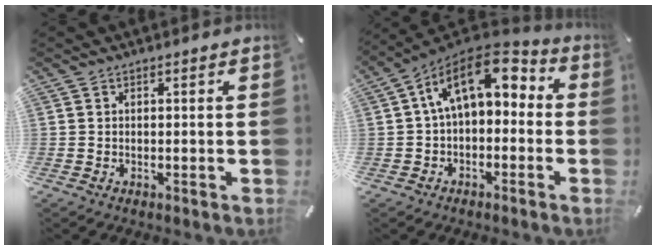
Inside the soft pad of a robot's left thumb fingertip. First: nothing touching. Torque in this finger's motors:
{"motor_torque": [1.70, 3.31, 2.20, -0.56, 0.24]}